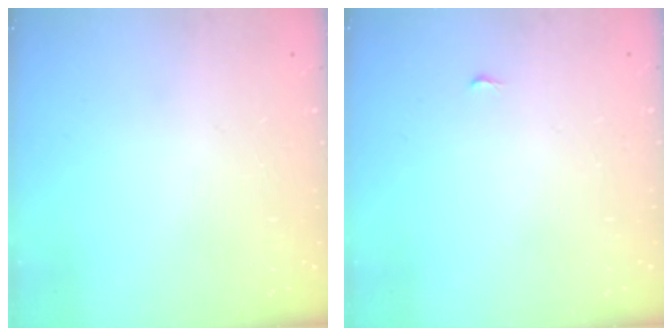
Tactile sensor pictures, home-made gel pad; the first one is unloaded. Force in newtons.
{"total": 6.7, "press": 2.3, "slide": 6.3}